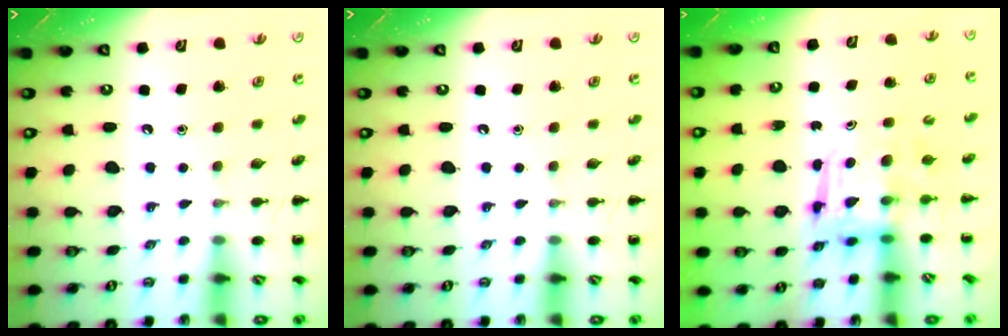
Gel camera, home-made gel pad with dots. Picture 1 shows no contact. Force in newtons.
{"total": 0.0}
{"total": 3.0, "press": 3.0, "slide": 0.3}